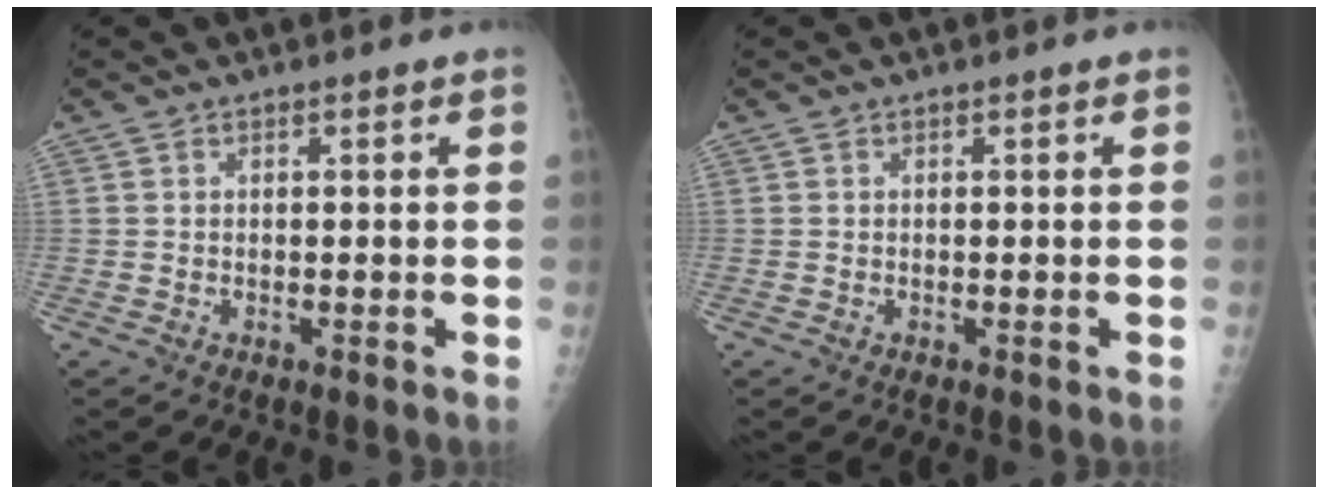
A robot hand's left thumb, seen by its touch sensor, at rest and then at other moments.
{"total": 0.0}